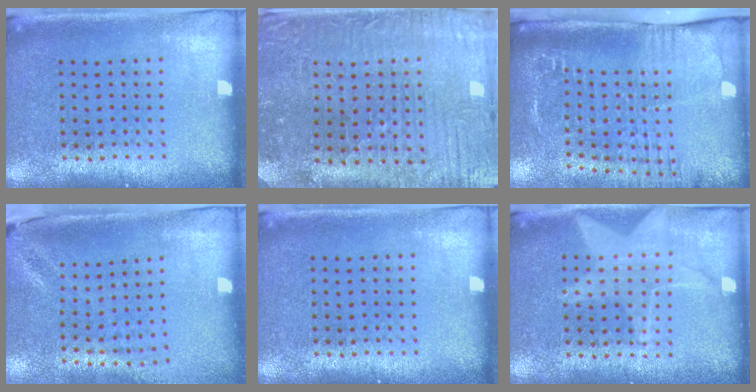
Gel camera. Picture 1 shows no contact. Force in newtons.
{"total": 2.0, "press": 1.9, "slide": 0.4}
{"total": 2.7, "press": 2.1, "slide": 1.6}
{"total": 2.0, "press": 1.6, "slide": 1.2}
{"total": 0.0}
{"total": 1.4, "press": 1.4, "slide": 0.1}